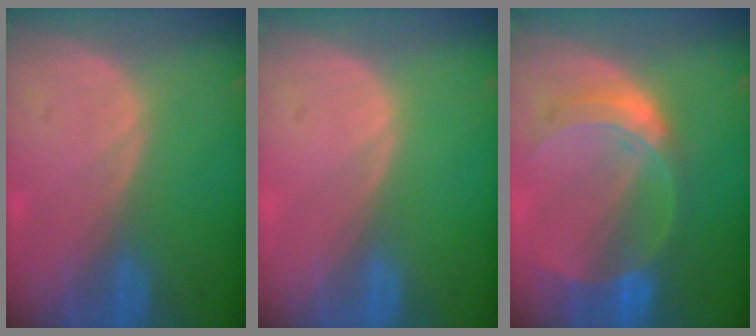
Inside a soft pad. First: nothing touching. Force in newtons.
{"total": 0.0}
{"total": 7.7, "press": 6.7, "slide": 3.8}